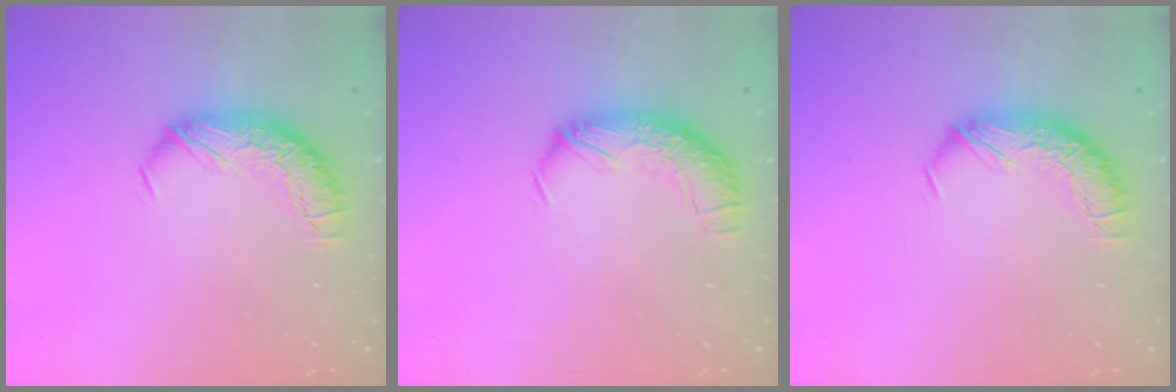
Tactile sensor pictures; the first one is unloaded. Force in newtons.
{"total": 2.4, "press": 1.1, "slide": 2.2}
{"total": 0.0}